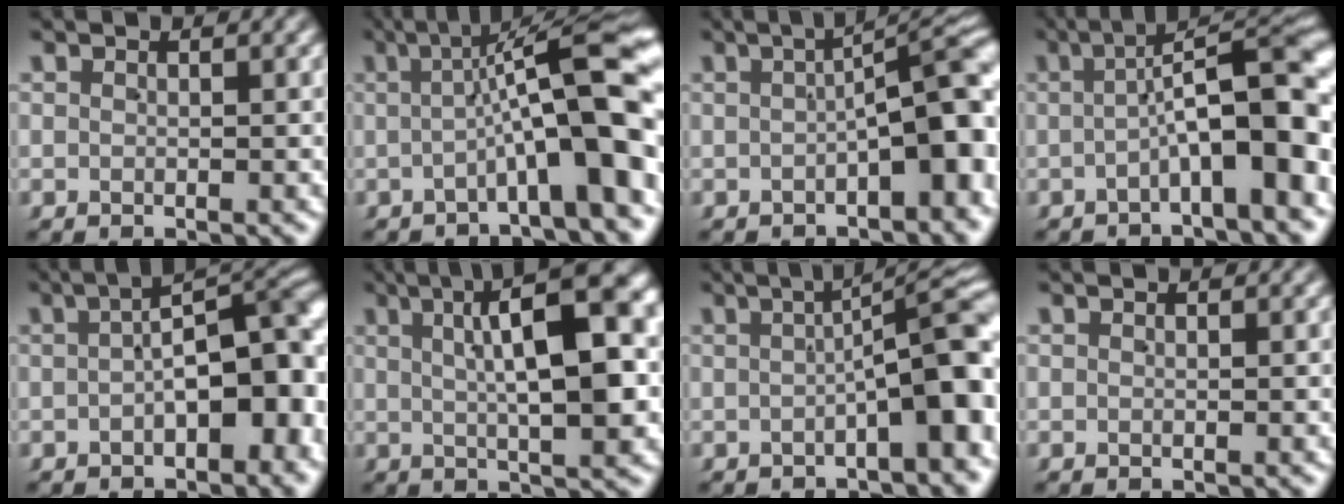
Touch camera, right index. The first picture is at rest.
{"total": 9.4, "force": [0.0, 1.8, 9.3], "torque": [-0.106, 0.019, -0.002]}
{"total": 6.9, "force": [-1.3, 2.1, 6.4], "torque": [-0.075, 0.008, -0.014]}
{"total": 8.7, "force": [-0.6, 2.2, 8.4], "torque": [-0.092, 0.014, -0.011]}
{"total": 8.9, "force": [-0.7, 4.3, 7.8], "torque": [-0.090, -0.007, -0.004]}
{"total": 11.4, "force": [3.5, 2.9, 10.4], "torque": [-0.129, 0.039, 0.044]}
{"total": 6.7, "force": [-1.1, 1.0, 6.6], "torque": [-0.068, 0.015, -0.014]}
{"total": 0.0}